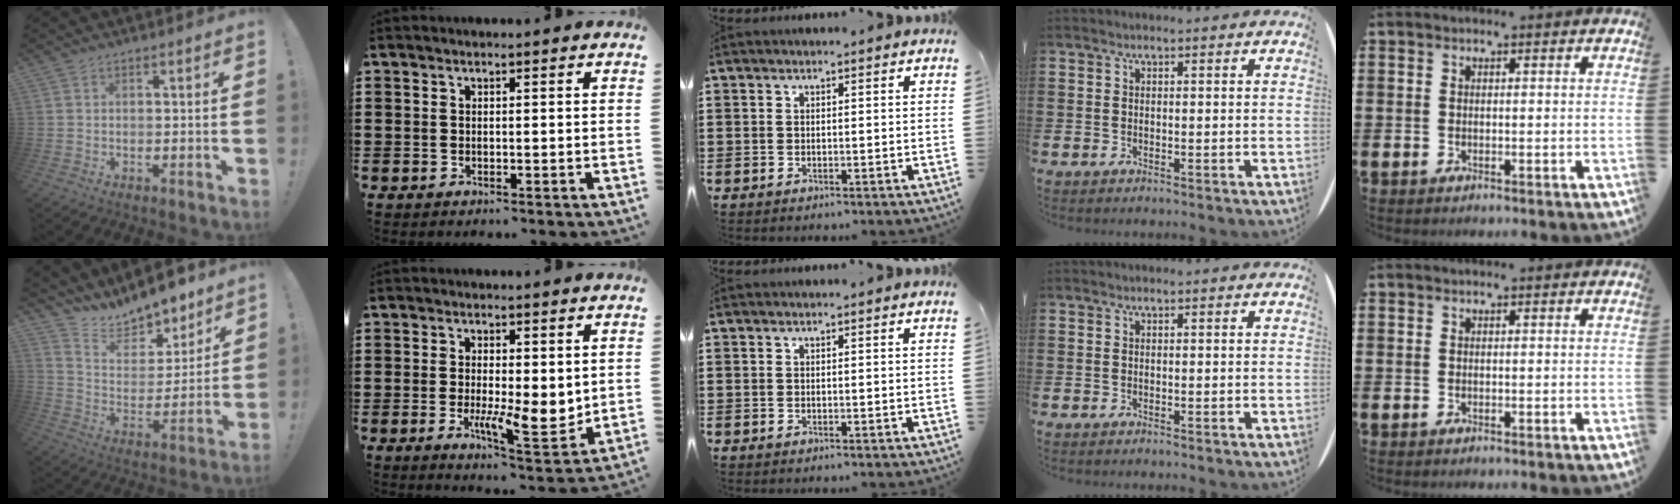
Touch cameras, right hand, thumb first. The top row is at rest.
{"thumb": {"total": 11.0, "force": [10.3, 3.3, 2.0], "torque": [-0.052, -0.093, 0.188]}, "index": {"total": 3.0, "force": [1.0, 1.4, 2.5], "torque": [-0.041, -0.004, 0.018]}}